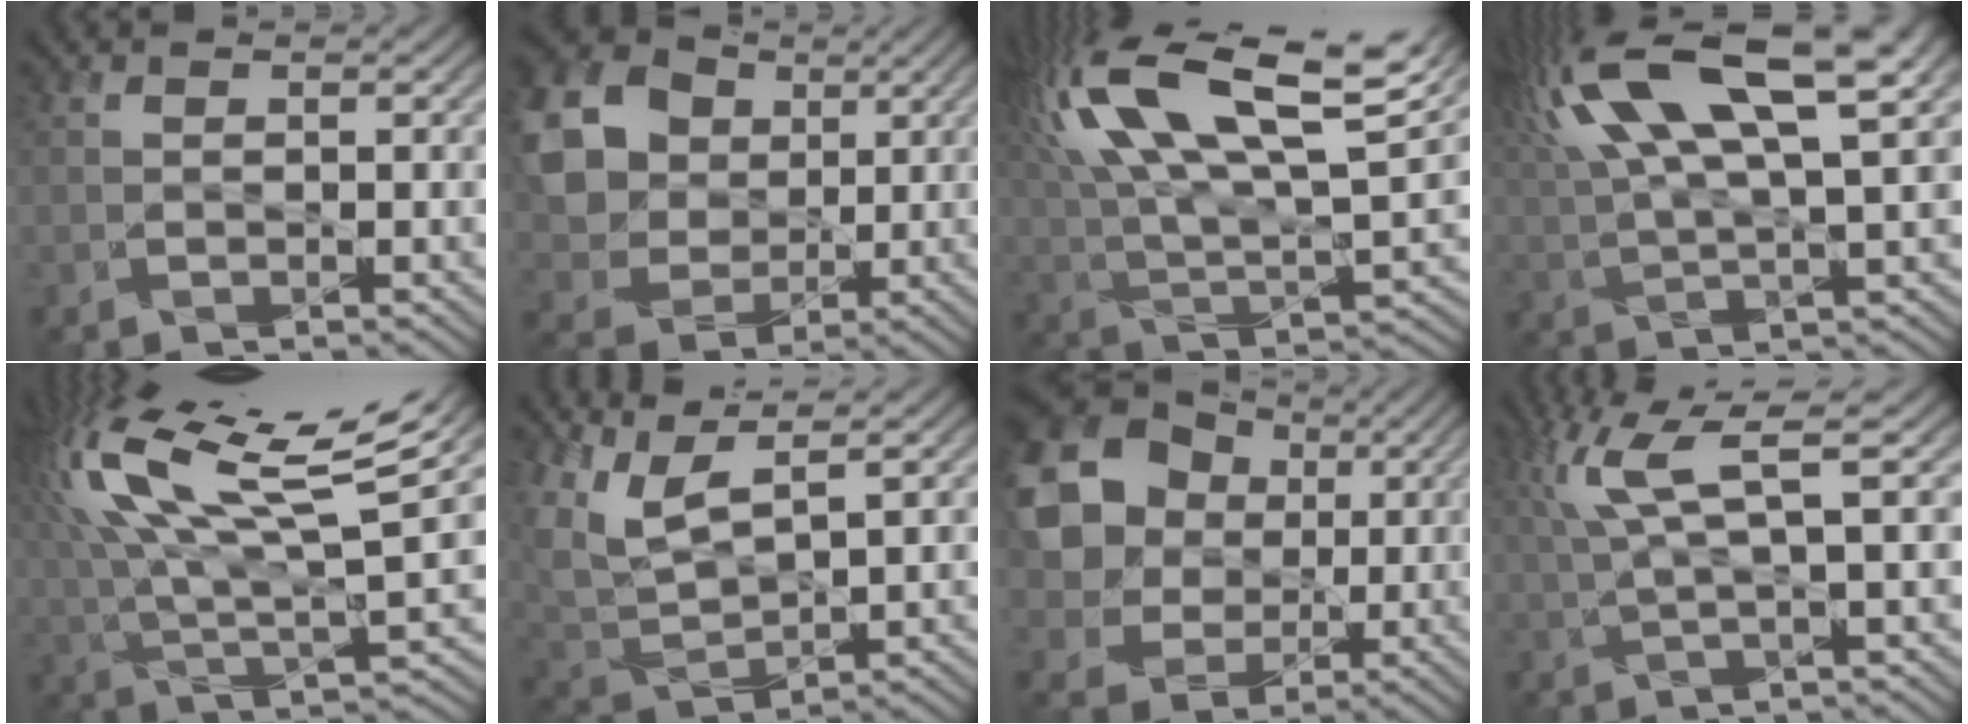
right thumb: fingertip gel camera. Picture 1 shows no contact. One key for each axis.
{"total": 17.0, "fx": 5.4, "fy": 13.7, "fz": 8.4, "tx": -0.267, "ty": 0.041, "tz": 0.120}
{"total": 20.7, "fx": 10.0, "fy": 8.5, "fz": 16.1, "tx": -0.310, "ty": 0.046, "tz": 0.151}
{"total": 17.4, "fx": 7.7, "fy": 5.8, "fz": 14.5, "tx": -0.314, "ty": 0.036, "tz": 0.130}
{"total": 17.2, "fx": 7.6, "fy": 5.6, "fz": 14.4, "tx": -0.323, "ty": 0.034, "tz": 0.133}
{"total": 8.4, "fx": 5.3, "fy": 2.7, "fz": 5.9, "tx": -0.153, "ty": 0.008, "tz": 0.109}
{"total": 18.4, "fx": 4.9, "fy": 15.7, "fz": 8.3, "tx": -0.250, "ty": 0.044, "tz": 0.089}
{"total": 6.8, "fx": 2.2, "fy": 1.2, "fz": 6.3, "tx": -0.136, "ty": 0.019, "tz": 0.046}